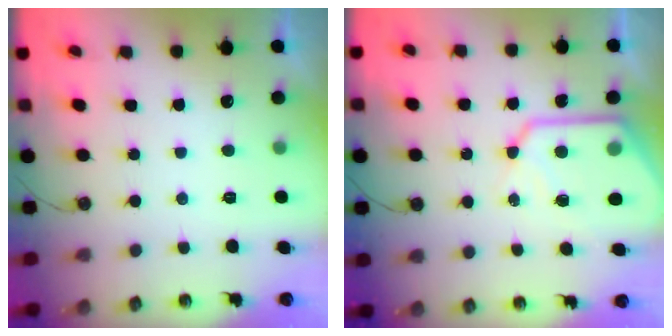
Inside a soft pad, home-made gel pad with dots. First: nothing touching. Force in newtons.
{"total": 13.4, "press": 13.3, "slide": 1.4}